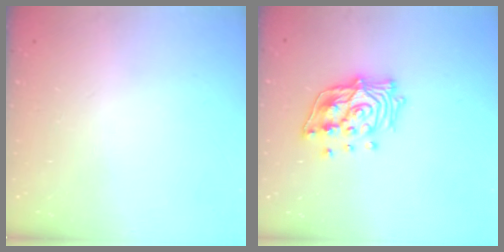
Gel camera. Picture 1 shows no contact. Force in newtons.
{"total": 16.0, "press": 15.9, "slide": 2.3}